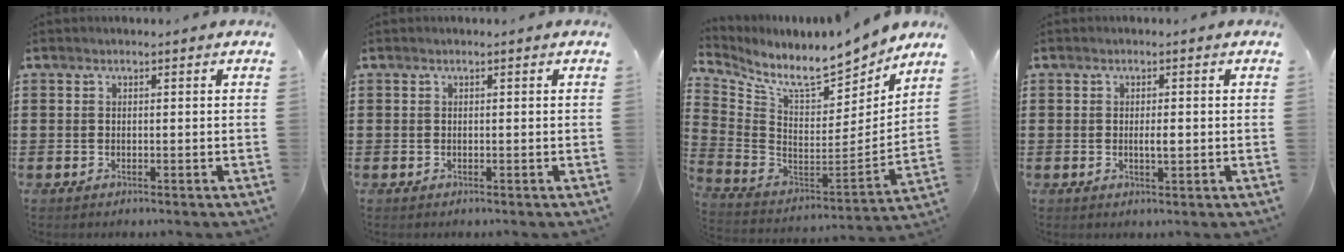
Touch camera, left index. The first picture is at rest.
{"total": 0.0}
{"total": 9.7, "force": [8.5, 1.6, 4.4], "torque": [-0.109, -0.078, 0.141]}
{"total": 2.2, "force": [0.0, 0.5, 2.1], "torque": [-0.038, -0.002, -0.001]}